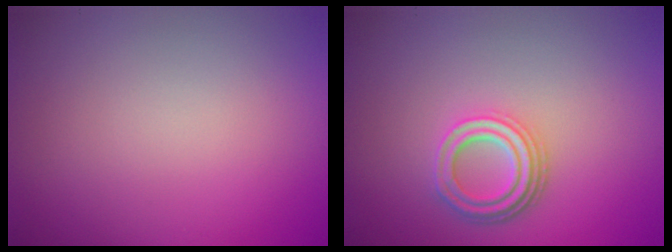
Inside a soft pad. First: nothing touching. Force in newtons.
{"total": 3.8, "press": 2.9, "slide": 2.4}